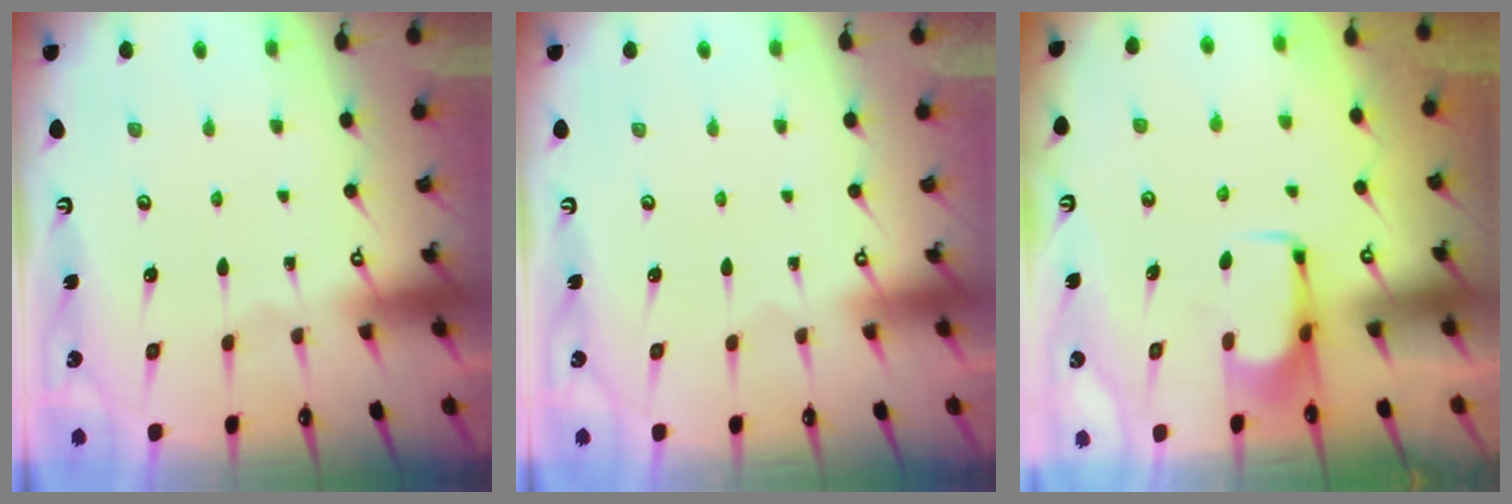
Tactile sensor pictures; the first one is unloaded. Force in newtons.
{"total": 0.0}
{"total": 1.7, "press": 1.7, "slide": 0.4}